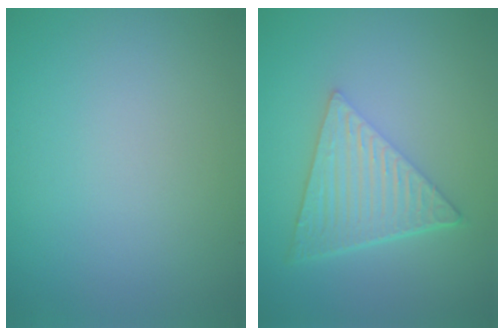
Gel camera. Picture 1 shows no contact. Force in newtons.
{"total": 6.4, "press": 4.3, "slide": 4.7}